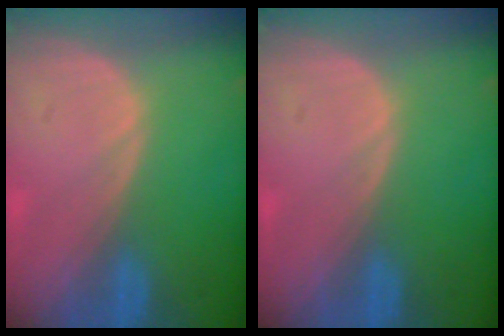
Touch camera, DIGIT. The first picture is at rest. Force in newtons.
{"total": 0.0}